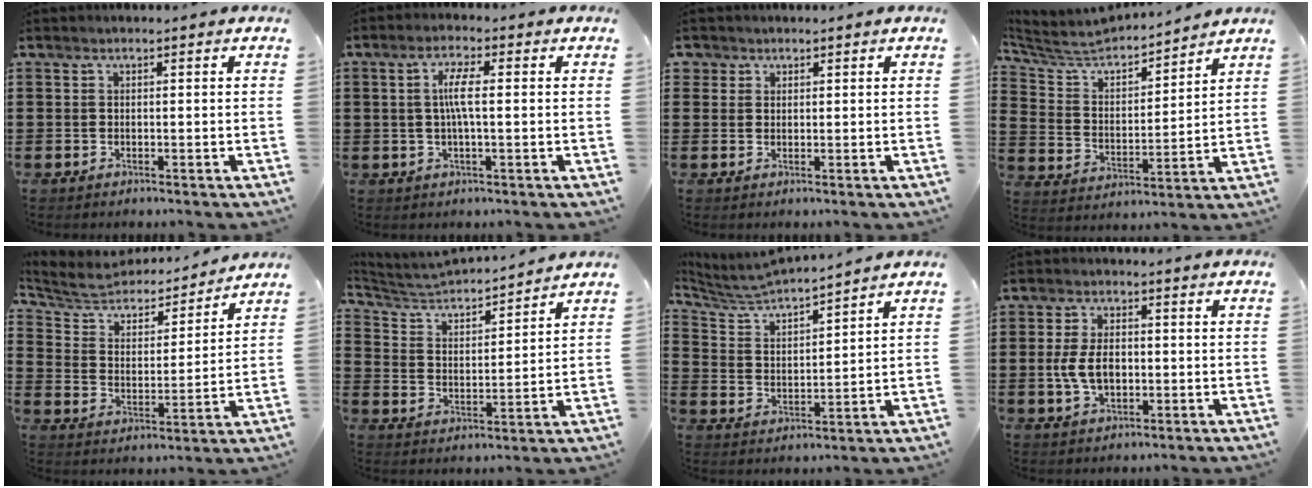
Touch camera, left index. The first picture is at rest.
{"total": 4.4, "force": [0.2, 0.9, 4.3], "torque": [-0.087, 0.001, -0.002]}
{"total": 1.7, "force": [1.0, 1.3, 0.2], "torque": [-0.009, 0.006, 0.020]}
{"total": 5.0, "force": [4.7, 1.3, 1.3], "torque": [-0.053, -0.034, 0.073]}
{"total": 5.4, "force": [5.1, 1.4, 1.2], "torque": [-0.054, -0.040, 0.081]}
{"total": 3.8, "force": [3.7, 0.5, 0.8], "torque": [-0.039, -0.031, 0.056]}
{"total": 4.8, "force": [4.7, 0.2, 1.1], "torque": [-0.047, -0.032, 0.077]}
{"total": 5.8, "force": [-0.5, 3.4, 4.7], "torque": [-0.109, 0.001, -0.015]}